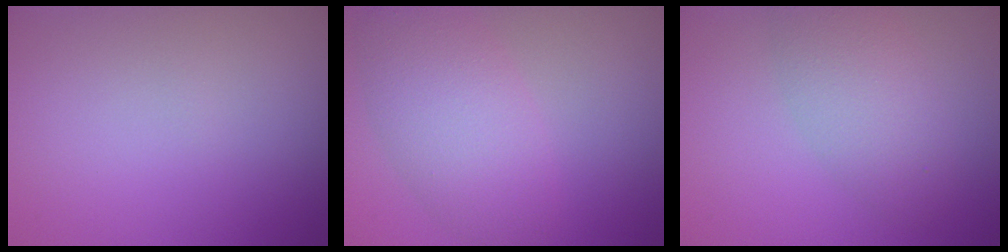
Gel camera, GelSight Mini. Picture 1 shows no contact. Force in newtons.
{"total": 4.3, "press": 4.3, "slide": 0.2}
{"total": 4.1, "press": 4.1, "slide": 0.2}